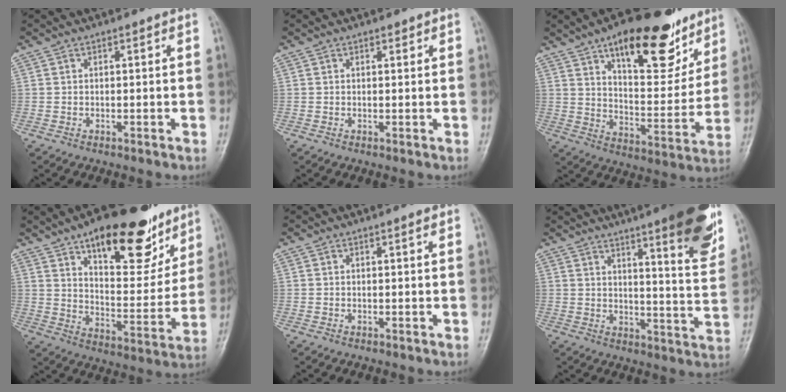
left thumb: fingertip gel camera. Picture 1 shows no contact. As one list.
[{"total": 0.9, "force": [0.6, 0.5, 0.4], "torque": [0.001, -0.003, 0.005]}, {"total": 21.6, "force": [13.3, 8.9, 14.6], "torque": [-0.162, -0.061, 0.207]}, {"total": 22.3, "force": [13.7, 9.3, 14.9], "torque": [-0.163, -0.061, 0.212]}, {"total": 0.6, "force": [0.4, 0.1, 0.5], "torque": [-0.007, 0.000, 0.004]}, {"total": 17.4, "force": [10.5, 2.8, 13.5], "torque": [-0.155, -0.057, 0.141]}]